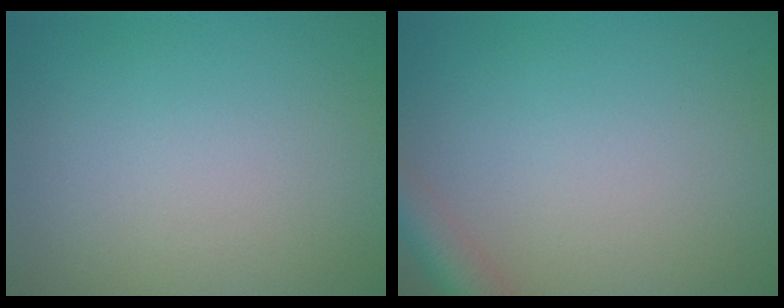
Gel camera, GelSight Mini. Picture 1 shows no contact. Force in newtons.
{"total": 2.9, "press": 2.9, "slide": 0.2}